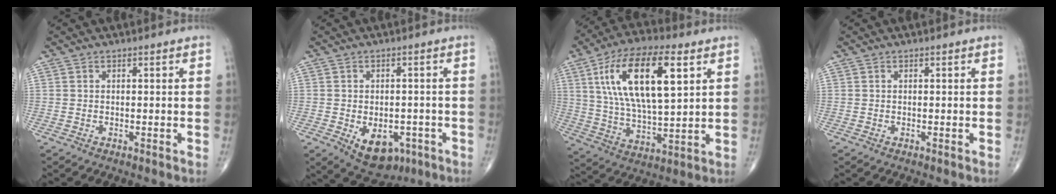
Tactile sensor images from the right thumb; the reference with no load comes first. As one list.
[{"total": 9.6, "force": [-3.8, 6.2, 6.3], "torque": [-0.071, 0.010, -0.041]}, {"total": 20.5, "force": [7.1, 7.9, 17.5], "torque": [-0.312, -0.009, 0.126]}, {"total": 0.0}]